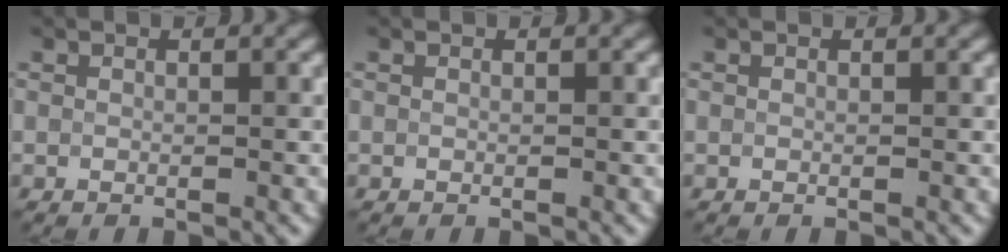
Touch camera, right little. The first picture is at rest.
{"total": 0.0}
{"total": 0.0}